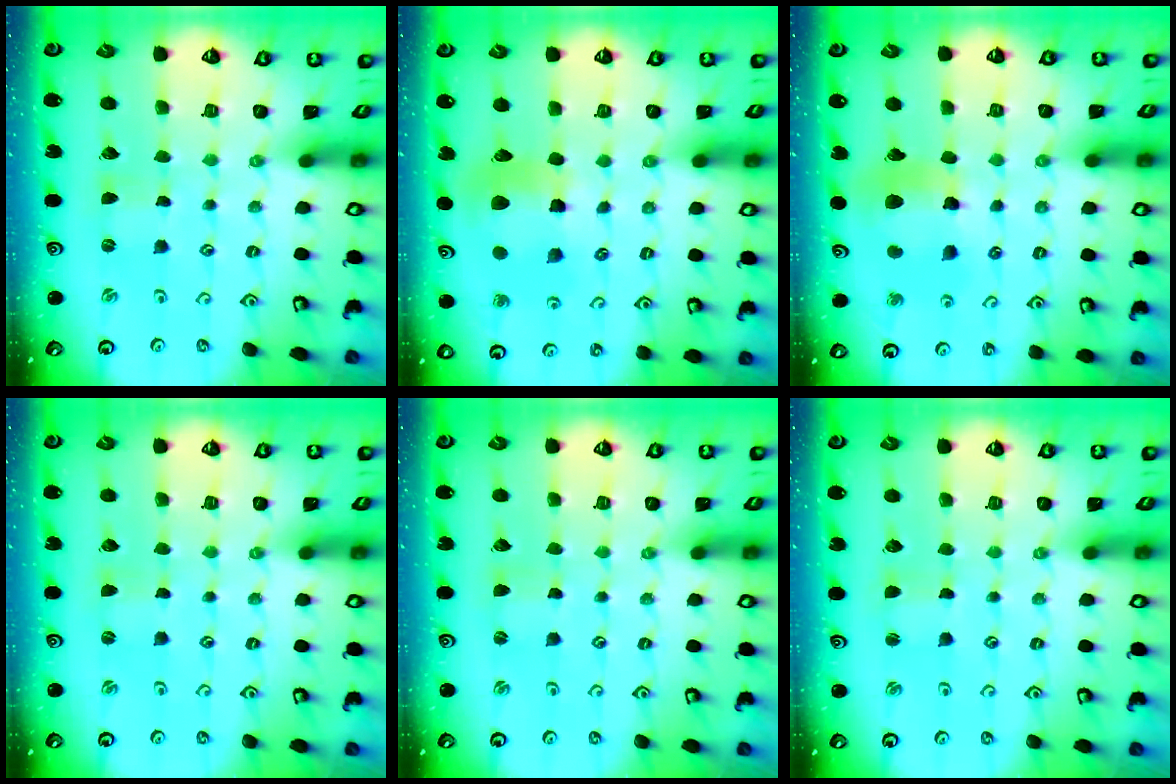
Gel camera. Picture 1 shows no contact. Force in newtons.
{"total": 11.2, "press": 11.1, "slide": 1.6}
{"total": 12.1, "press": 12.0, "slide": 1.5}
{"total": 0.0}
{"total": 1.7, "press": 1.7, "slide": 0.3}
{"total": 2.0, "press": 2.0, "slide": 0.3}